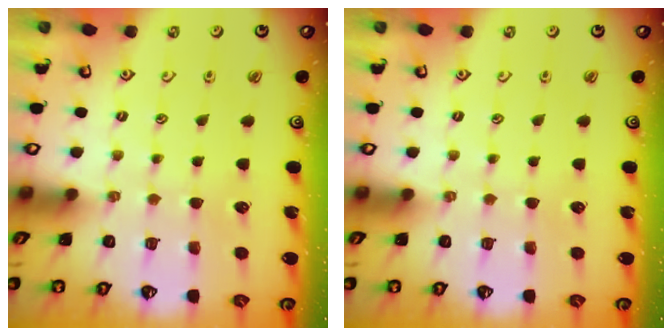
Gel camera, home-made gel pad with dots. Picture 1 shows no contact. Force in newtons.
{"total": 0.0}